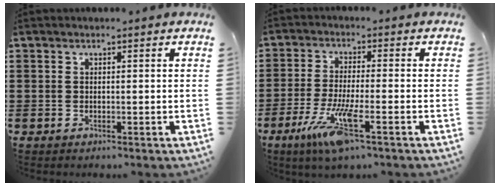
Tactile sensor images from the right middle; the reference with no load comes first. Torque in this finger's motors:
{"motor_torque": [1.31, -0.83, 0.29, 0.21]}